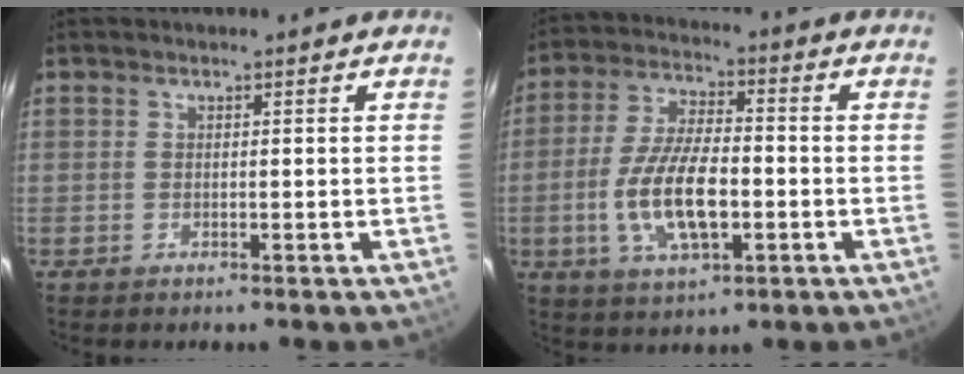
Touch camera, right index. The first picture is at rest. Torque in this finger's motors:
{"motor_torque": [1.13, -0.88, 0.40, 0.16]}